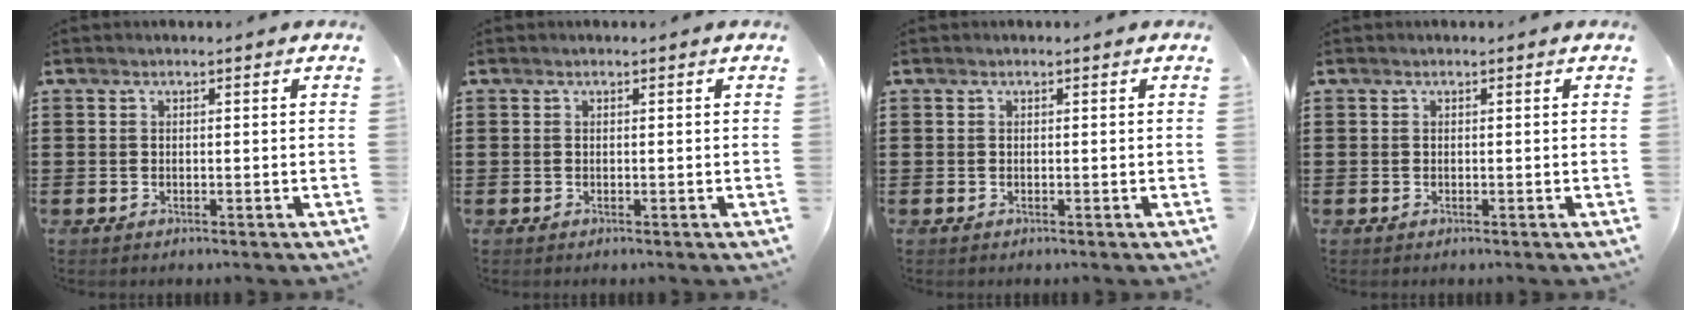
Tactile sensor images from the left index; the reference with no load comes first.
{"total": 0.0}
{"total": 0.0}
{"total": 0.0}